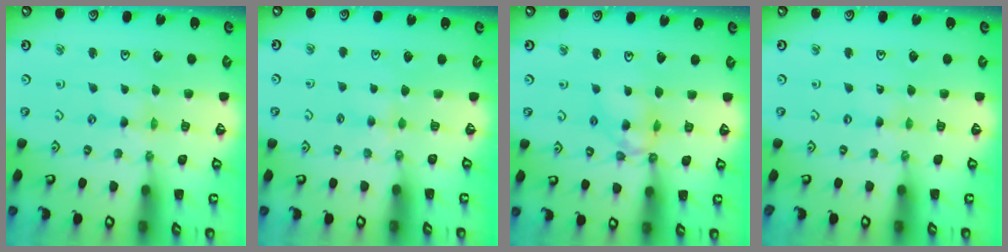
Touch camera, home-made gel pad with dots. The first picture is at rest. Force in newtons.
{"total": 2.7, "press": 2.6, "slide": 0.4}
{"total": 11.2, "press": 11.1, "slide": 1.2}
{"total": 0.5, "press": 0.5, "slide": 0.1}